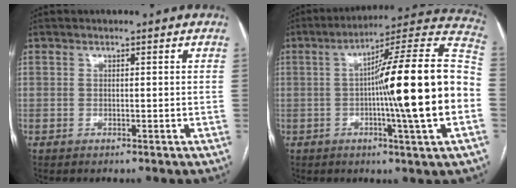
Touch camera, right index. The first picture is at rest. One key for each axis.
{"total": 22.4, "fx": -2.5, "fy": -0.5, "fz": 22.3, "tx": -0.287, "ty": 0.017, "tz": -0.048}